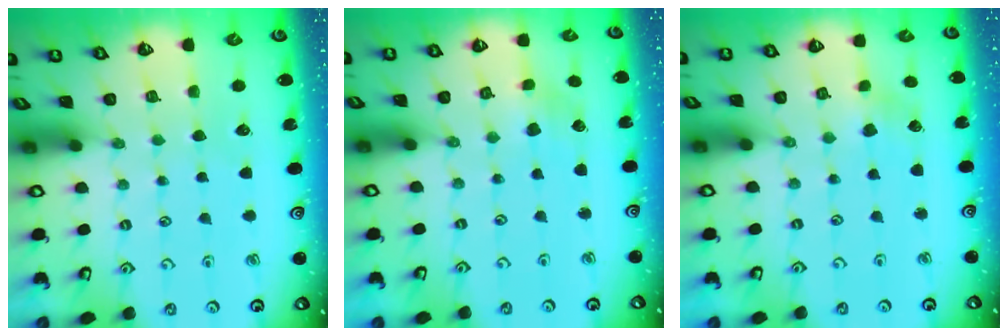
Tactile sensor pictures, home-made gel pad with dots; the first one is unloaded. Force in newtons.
{"total": 2.7, "press": 2.7, "slide": 0.4}
{"total": 3.3, "press": 3.3, "slide": 0.3}